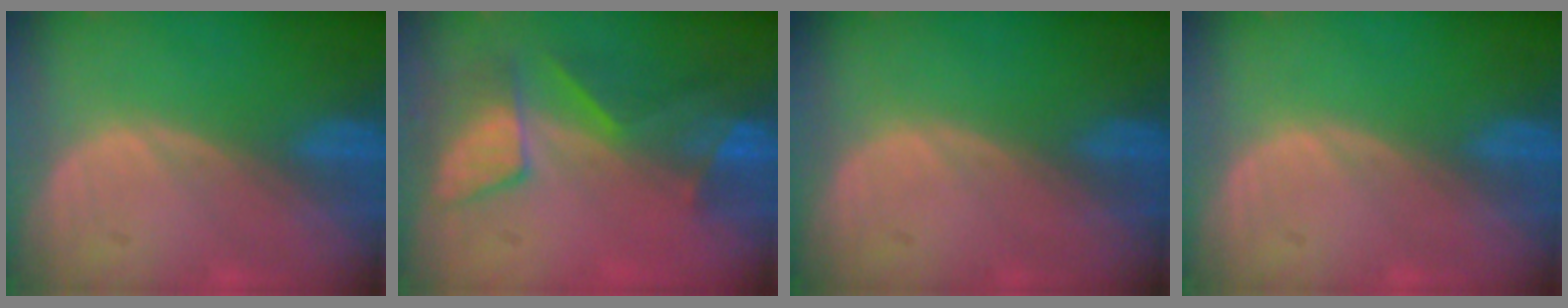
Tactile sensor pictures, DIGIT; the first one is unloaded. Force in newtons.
{"total": 8.1, "press": 7.2, "slide": 3.7}
{"total": 0.0}
{"total": 0.0}